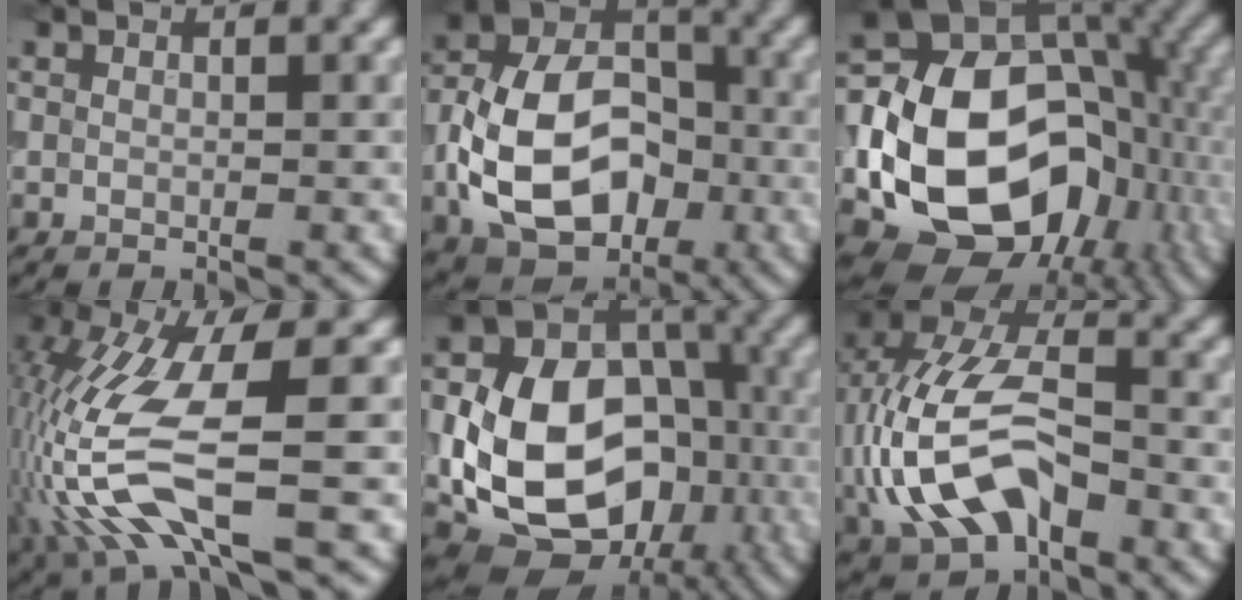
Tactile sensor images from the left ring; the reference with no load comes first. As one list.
[{"total": 12.1, "force": [-2.9, 8.2, 8.4], "torque": [-0.156, 0.001, -0.061]}, {"total": 16.8, "force": [-3.5, 12.4, 10.8], "torque": [-0.168, -0.016, -0.062]}, {"total": 10.0, "force": [-2.4, 2.7, 9.3], "torque": [-0.215, -0.006, -0.048]}, {"total": 15.0, "force": [-2.9, 10.9, 9.8], "torque": [-0.170, -0.027, -0.048]}, {"total": 11.0, "force": [-2.4, 6.8, 8.4], "torque": [-0.176, 0.005, -0.052]}]